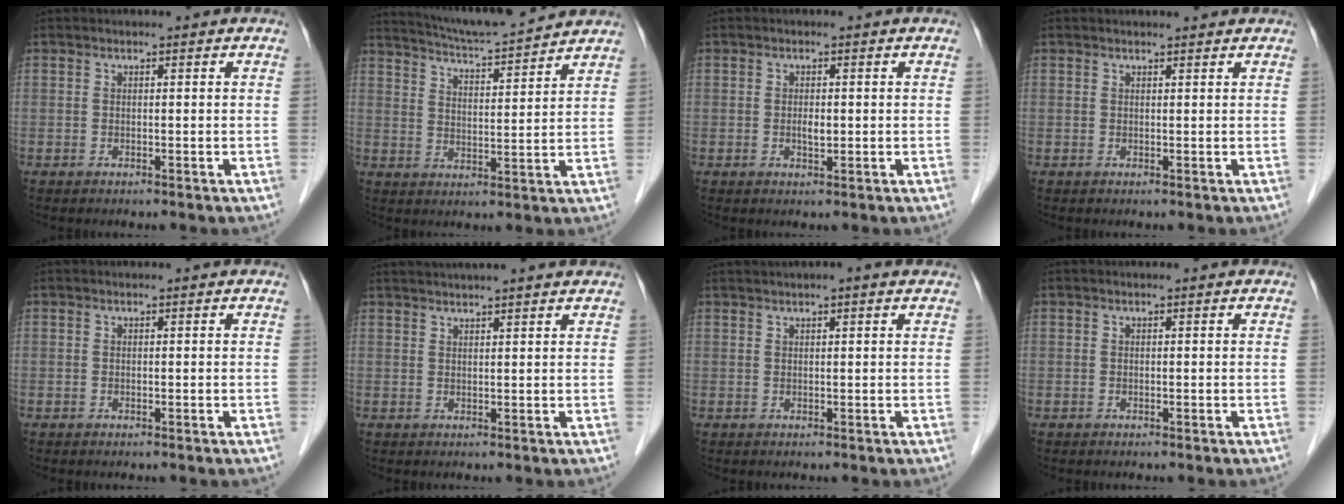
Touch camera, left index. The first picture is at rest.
{"total": 12.7, "force": [12.0, -0.1, 4.0], "torque": [-0.077, 0.016, 0.183]}
{"total": 1.4, "force": [0.0, 0.6, 1.3], "torque": [-0.024, -0.001, 0.000]}
{"total": 2.3, "force": [2.3, 0.2, 0.4], "torque": [-0.010, 0.012, 0.028]}
{"total": 0.0}
{"total": 10.8, "force": [9.7, 0.3, 4.7], "torque": [-0.075, 0.036, 0.124]}
{"total": 4.1, "force": [3.2, 0.0, 2.6], "torque": [-0.039, 0.033, 0.051]}
{"total": 0.0}